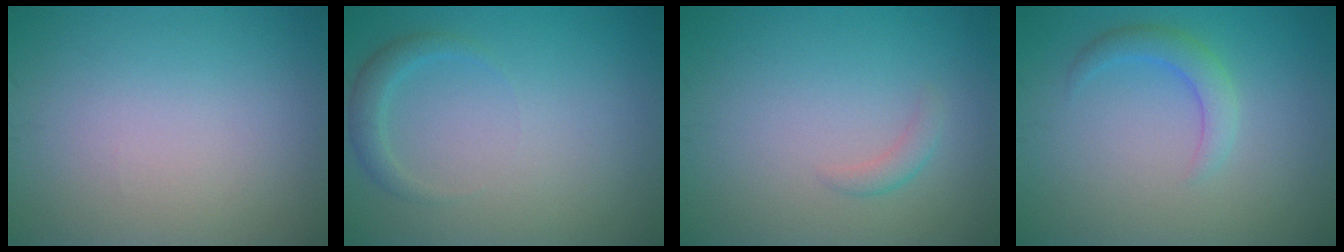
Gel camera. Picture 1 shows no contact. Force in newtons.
{"total": 1.7, "press": 1.7, "slide": 0.1}
{"total": 1.1, "press": 1.1, "slide": 0.0}
{"total": 2.3, "press": 2.3, "slide": 0.1}